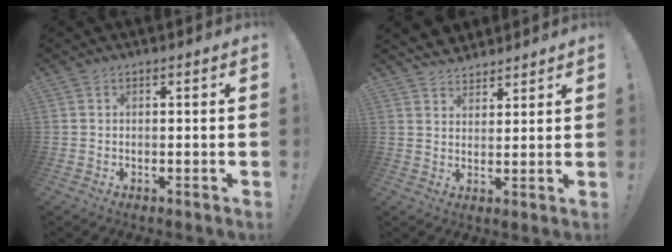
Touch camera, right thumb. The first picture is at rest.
{"total": 5.0, "force": [4.5, 2.2, 0.3], "torque": [-0.007, -0.028, 0.085]}